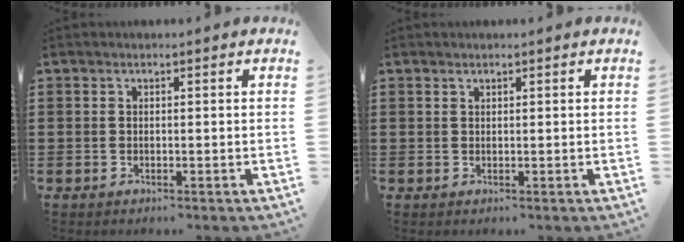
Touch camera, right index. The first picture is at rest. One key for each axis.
{"total": 0.6, "fx": 0.4, "fy": 0.4, "fz": 0.1, "tx": -0.003, "ty": 0.001, "tz": 0.009}